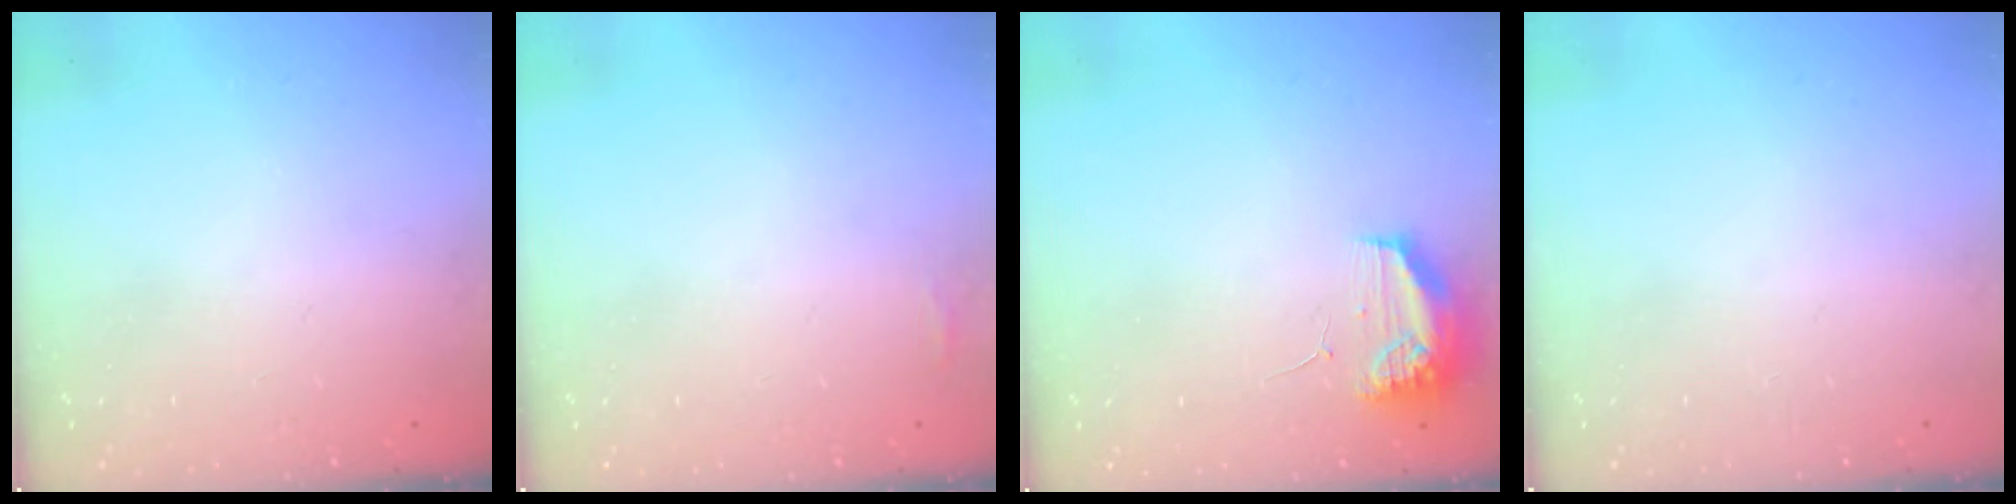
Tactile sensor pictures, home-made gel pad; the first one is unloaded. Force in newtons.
{"total": 3.5, "press": 3.3, "slide": 1.3}
{"total": 9.9, "press": 9.9, "slide": 0.6}
{"total": 0.0}